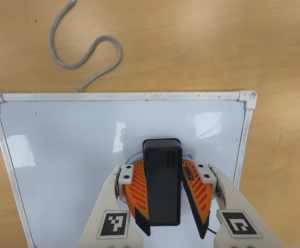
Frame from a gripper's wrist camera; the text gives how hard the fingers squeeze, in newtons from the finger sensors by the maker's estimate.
{"total": 13.6, "left": 15.6, "right": 11.6}